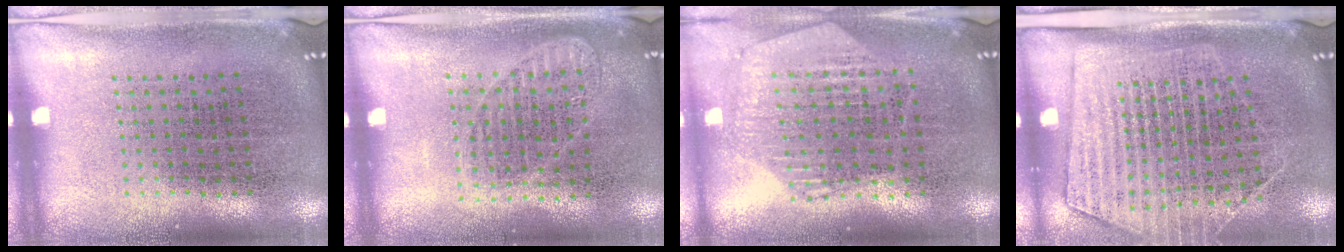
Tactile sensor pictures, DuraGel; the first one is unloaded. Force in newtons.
{"total": 1.2, "press": 1.1, "slide": 0.3}
{"total": 1.0, "press": 1.0, "slide": 0.2}
{"total": 1.8, "press": 1.5, "slide": 1.0}